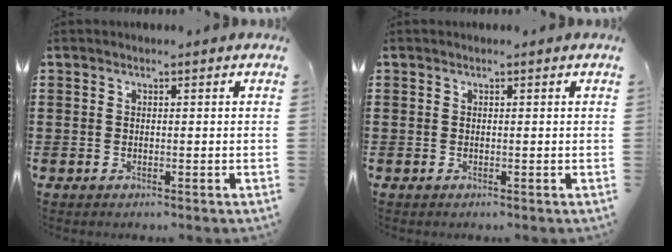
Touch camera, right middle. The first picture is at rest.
{"total": 0.0}